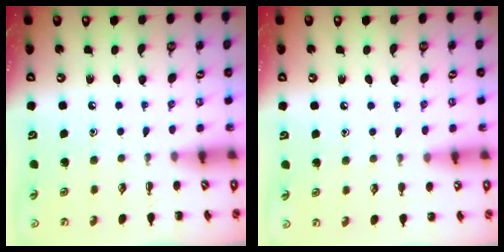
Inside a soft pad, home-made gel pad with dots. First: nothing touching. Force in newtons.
{"total": 6.2, "press": 5.8, "slide": 2.1}